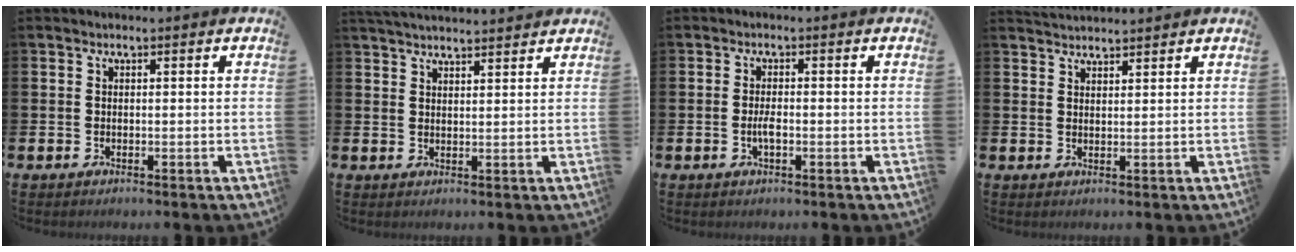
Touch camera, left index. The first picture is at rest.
{"total": 3.3, "force": [3.3, 0.0, 0.3], "torque": [-0.012, -0.014, 0.061]}
{"total": 1.9, "force": [-0.5, 0.6, 1.8], "torque": [-0.032, 0.001, -0.010]}
{"total": 2.7, "force": [2.7, 0.3, 0.1], "torque": [-0.007, -0.009, 0.050]}